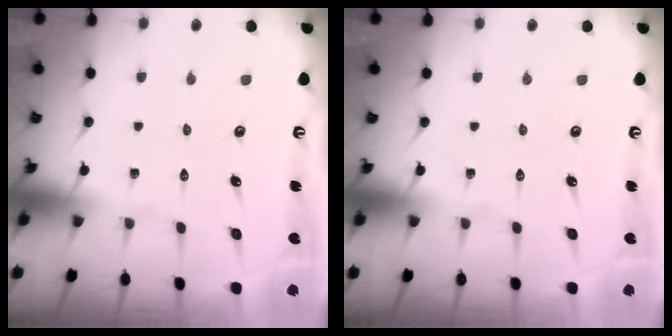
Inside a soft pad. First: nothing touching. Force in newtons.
{"total": 0.0}